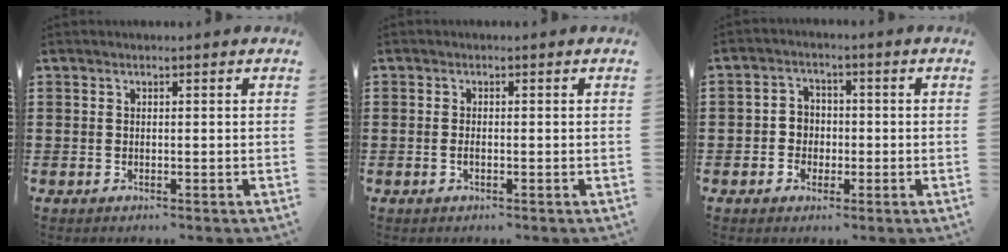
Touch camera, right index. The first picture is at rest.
{"total": 0.6, "force": [-0.3, 0.1, 0.5], "torque": [-0.009, -0.003, -0.004]}
{"total": 3.4, "force": [-0.9, 3.2, 0.8], "torque": [-0.027, 0.011, -0.022]}